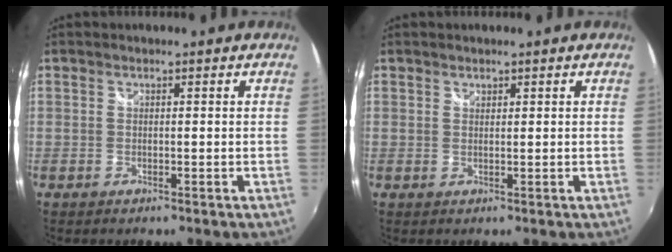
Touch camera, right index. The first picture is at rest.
{"total": 0.7, "force": [0.6, 0.4, 0.0], "torque": [0.001, 0.001, 0.011]}